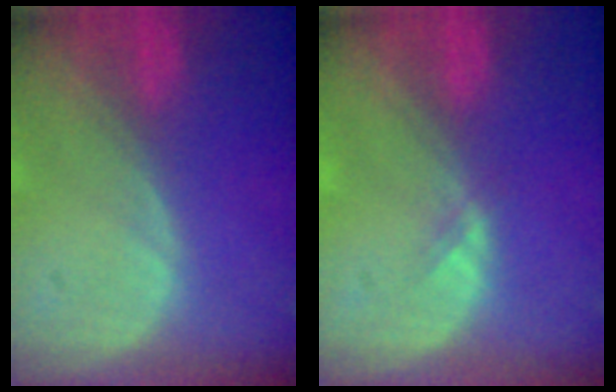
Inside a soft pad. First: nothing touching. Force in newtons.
{"total": 1.1, "press": 0.8, "slide": 0.7}